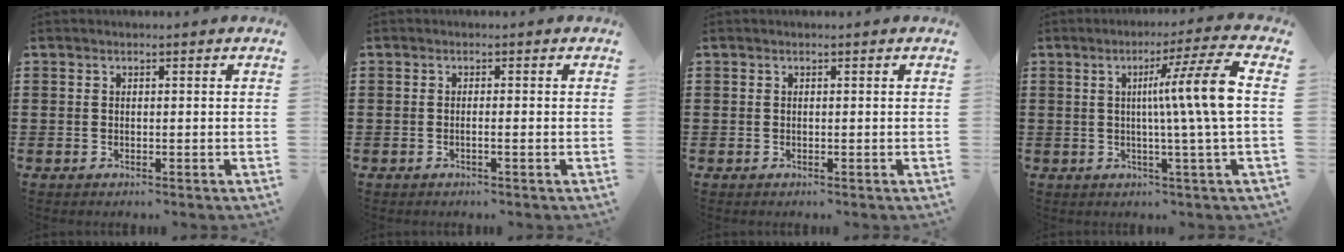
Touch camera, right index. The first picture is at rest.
{"total": 1.1, "force": [-0.6, -0.2, 0.9], "torque": [-0.015, -0.004, -0.010]}
{"total": 0.0}
{"total": 10.7, "force": [1.0, -0.8, 10.6], "torque": [-0.179, -0.009, 0.003]}